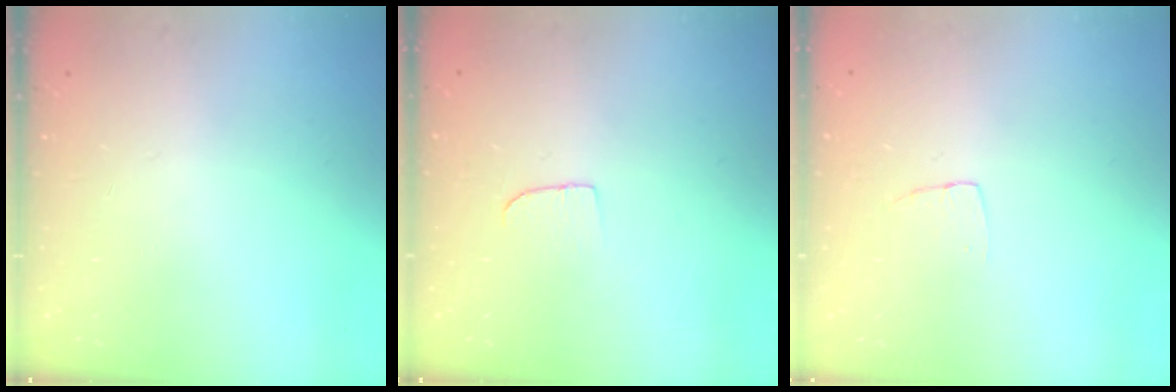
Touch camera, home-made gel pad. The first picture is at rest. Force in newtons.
{"total": 4.6, "press": 4.6, "slide": 0.4}
{"total": 3.3, "press": 3.3, "slide": 0.2}